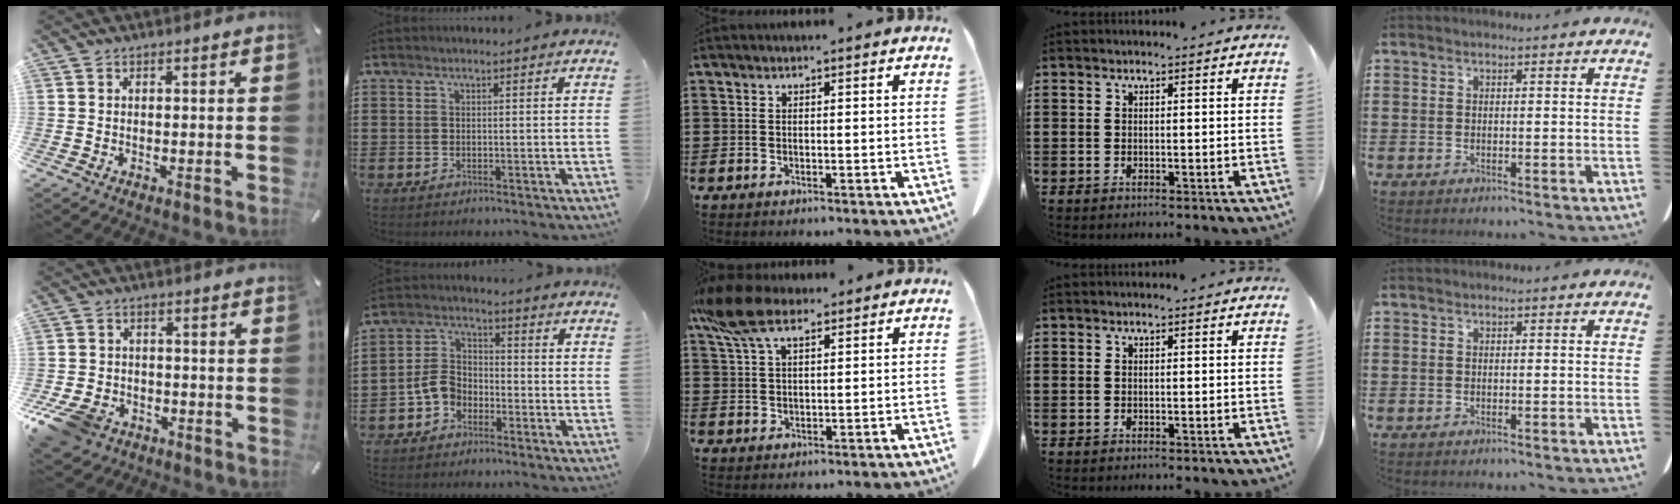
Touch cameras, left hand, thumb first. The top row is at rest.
{"thumb": {"total": 9.7, "force": [-5.8, 6.4, 4.3], "torque": [-0.105, 0.028, -0.110]}, "index": {"total": 5.4, "force": [-3.1, 3.6, 2.6], "torque": [-0.077, 0.006, -0.070]}, "middle": {"total": 8.2, "force": [5.4, 3.1, 5.4], "torque": [-0.131, -0.008, 0.098]}}